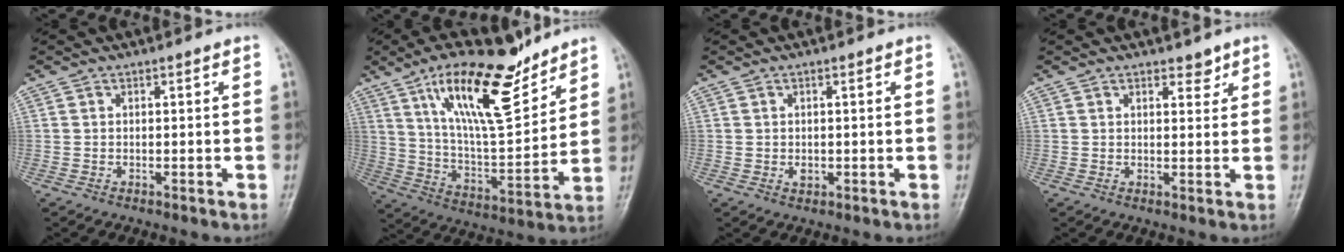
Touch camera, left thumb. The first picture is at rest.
{"total": 20.0, "force": [12.6, 6.6, 14.0], "torque": [-0.200, -0.066, 0.228]}
{"total": 1.5, "force": [0.0, 1.1, 1.0], "torque": [-0.009, -0.001, 0.002]}
{"total": 2.6, "force": [1.9, 1.3, 1.2], "torque": [-0.001, -0.011, 0.027]}